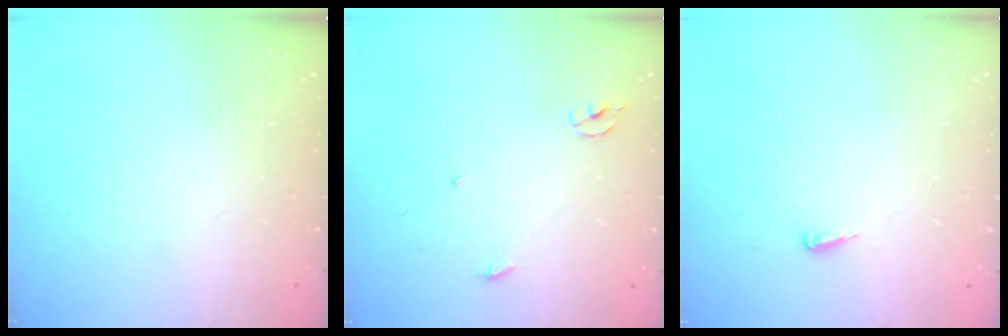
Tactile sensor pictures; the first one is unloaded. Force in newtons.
{"total": 2.3, "press": 2.3, "slide": 0.2}
{"total": 4.1, "press": 4.0, "slide": 0.8}